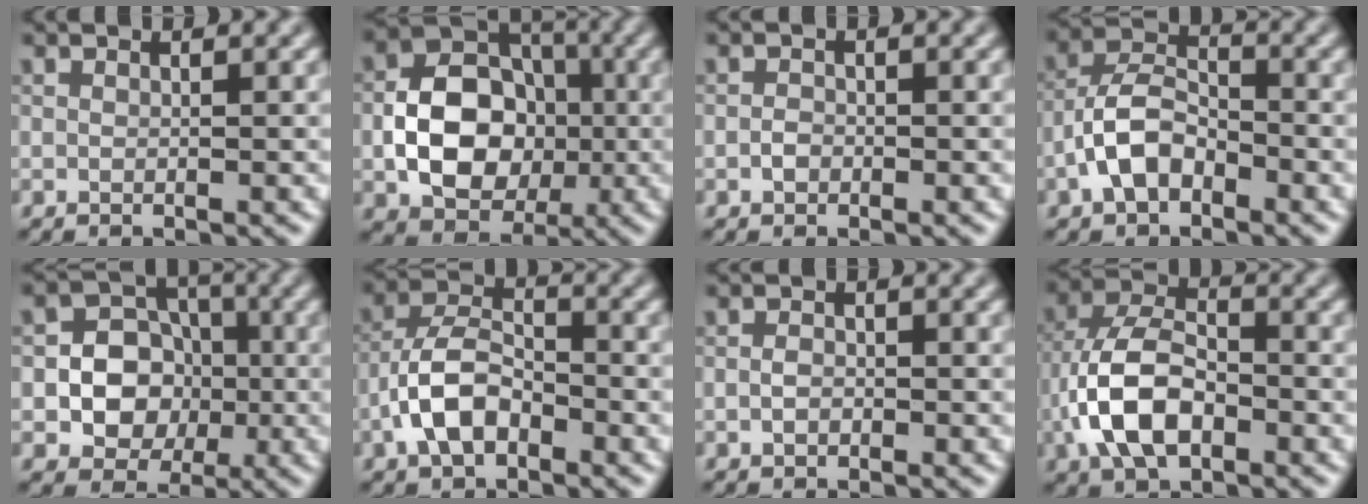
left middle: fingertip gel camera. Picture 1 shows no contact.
{"total": 8.3, "force": [-1.3, 6.2, 5.3], "torque": [-0.087, 0.000, -0.024]}
{"total": 1.0, "force": [-0.4, 0.7, 0.5], "torque": [-0.009, 0.001, -0.010]}
{"total": 4.6, "force": [-2.2, 2.7, 3.1], "torque": [-0.058, 0.013, -0.049]}
{"total": 6.2, "force": [-0.9, 5.3, 3.1], "torque": [-0.013, 0.004, -0.032]}
{"total": 5.2, "force": [-2.4, 2.9, 3.7], "torque": [-0.069, 0.012, -0.050]}
{"total": 1.2, "force": [-0.3, 0.8, 0.7], "torque": [-0.015, 0.001, -0.010]}
{"total": 7.5, "force": [-2.5, 4.1, 5.7], "torque": [-0.122, 0.007, -0.054]}